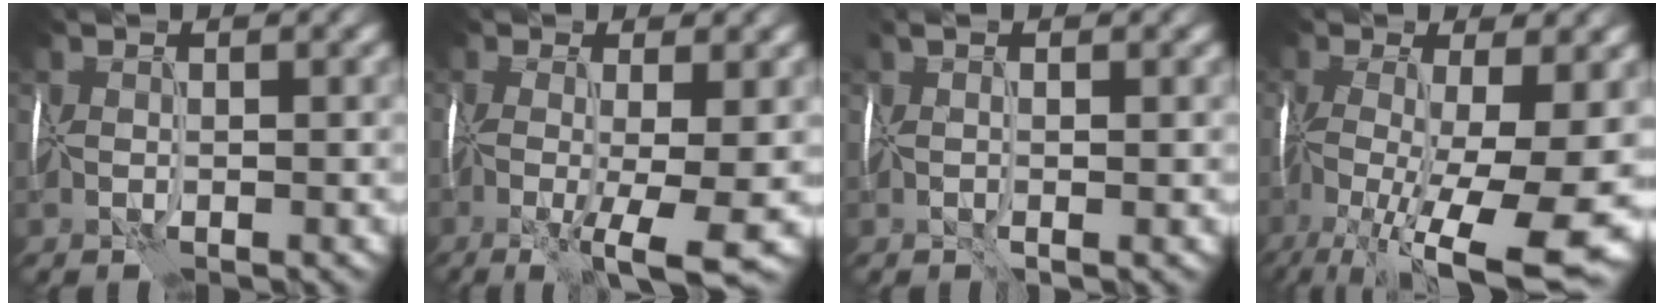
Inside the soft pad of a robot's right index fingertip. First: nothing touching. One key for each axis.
{"total": 8.4, "fx": -3.5, "fy": 2.2, "fz": 7.3, "tx": -0.143, "ty": -0.016, "tz": -0.056}
{"total": 1.0, "fx": 0.3, "fy": 0.2, "fz": 0.9, "tx": -0.016, "ty": 0.002, "tz": -0.001}
{"total": 14.3, "fx": -5.0, "fy": 5.0, "fz": 12.4, "tx": -0.244, "ty": -0.016, "tz": -0.076}